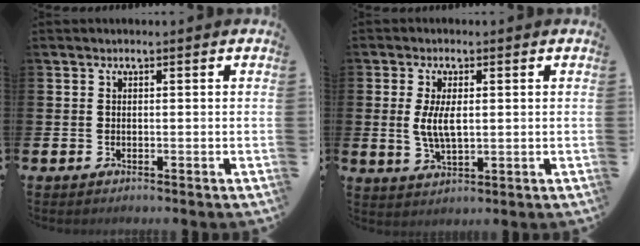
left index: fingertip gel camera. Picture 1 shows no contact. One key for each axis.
{"total": 4.8, "fx": 0.7, "fy": 2.1, "fz": 4.2, "tx": -0.073, "ty": 0.001, "tz": 0.009}